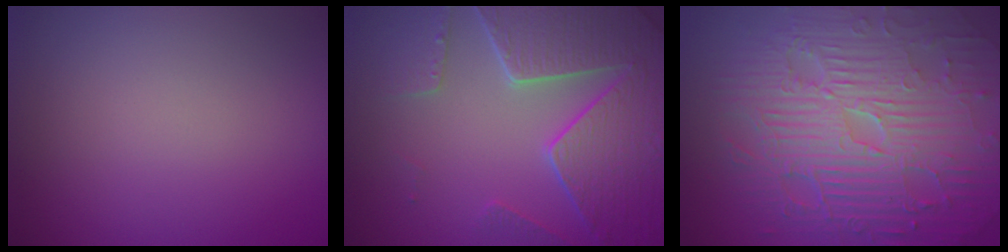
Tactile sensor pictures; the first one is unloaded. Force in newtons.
{"total": 8.3, "press": 6.1, "slide": 5.6}
{"total": 11.6, "press": 7.5, "slide": 8.9}